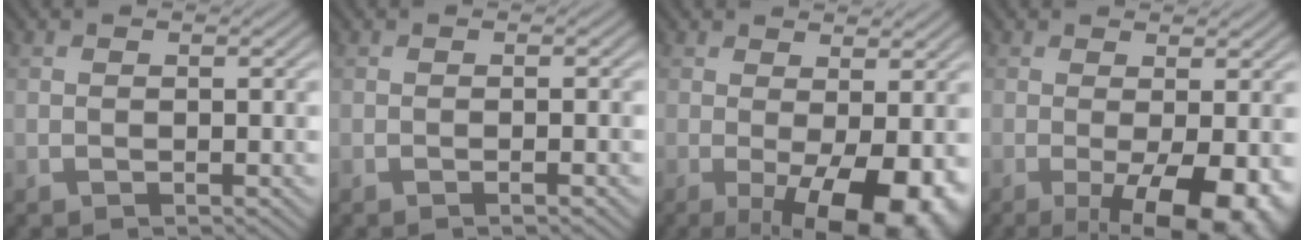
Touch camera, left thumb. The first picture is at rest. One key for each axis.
{"total": 1.1, "fx": -0.4, "fy": 0.1, "fz": 1.0, "tx": -0.013, "ty": 0.001, "tz": -0.009}
{"total": 9.1, "fx": -2.1, "fy": 3.1, "fz": 8.3, "tx": -0.124, "ty": -0.007, "tz": -0.022}
{"total": 8.3, "fx": -2.5, "fy": 2.4, "fz": 7.5, "tx": -0.117, "ty": -0.008, "tz": -0.030}